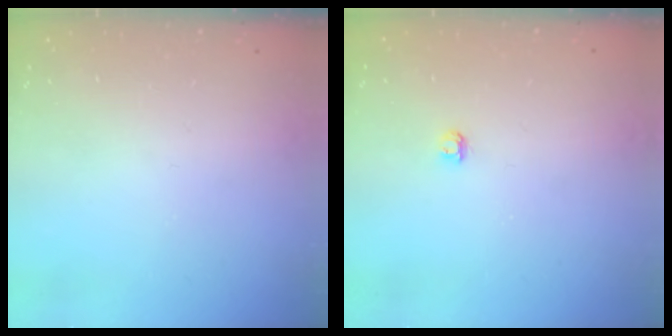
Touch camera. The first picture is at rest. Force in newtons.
{"total": 2.9, "press": 2.9, "slide": 0.3}